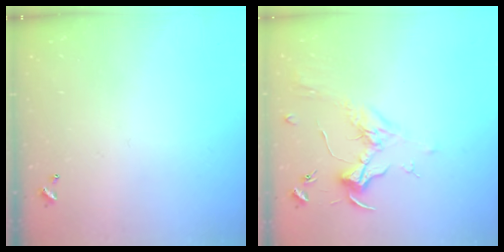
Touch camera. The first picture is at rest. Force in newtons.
{"total": 1.8, "press": 1.7, "slide": 0.8}